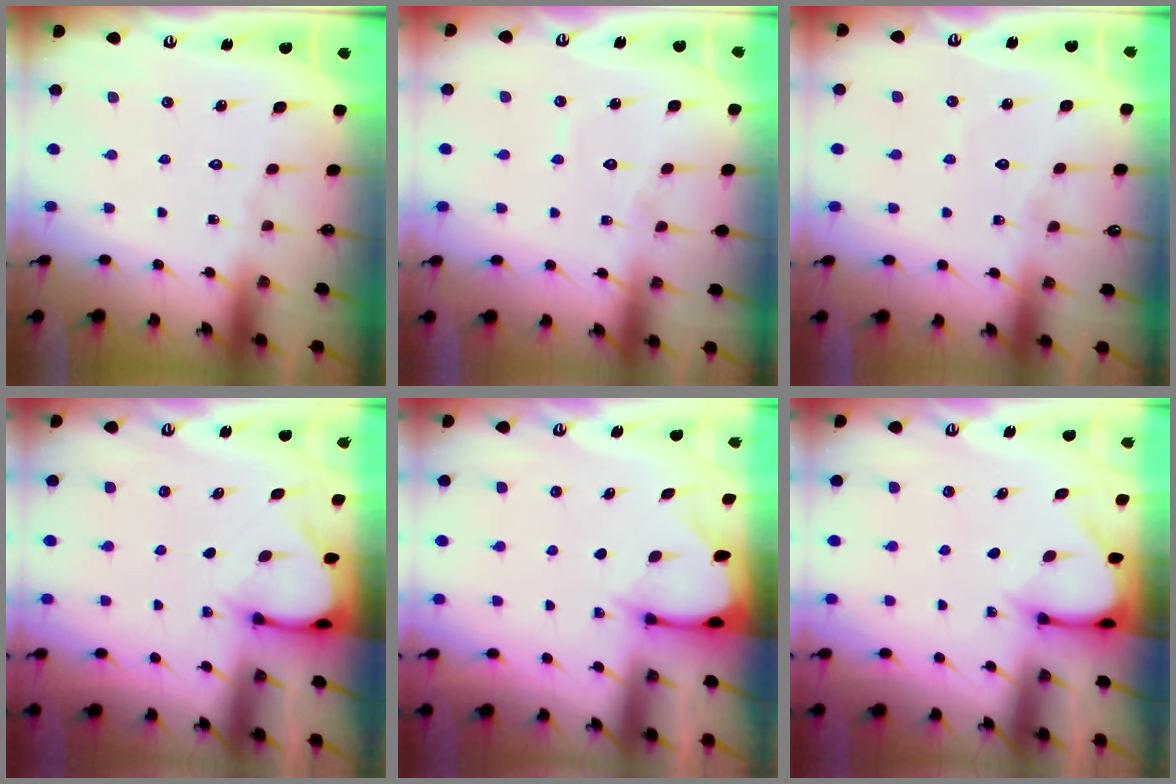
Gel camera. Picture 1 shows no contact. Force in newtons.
{"total": 4.7, "press": 4.7, "slide": 0.5}
{"total": 4.7, "press": 4.7, "slide": 0.3}
{"total": 3.4, "press": 3.4, "slide": 0.2}
{"total": 2.4, "press": 2.3, "slide": 0.3}
{"total": 3.2, "press": 3.2, "slide": 0.3}